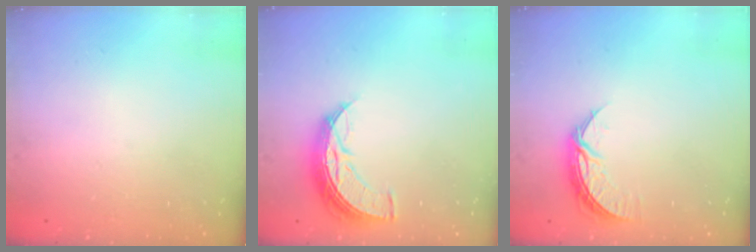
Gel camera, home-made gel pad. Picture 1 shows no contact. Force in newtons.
{"total": 10.1, "press": 10.1, "slide": 0.6}
{"total": 6.8, "press": 6.8, "slide": 0.3}